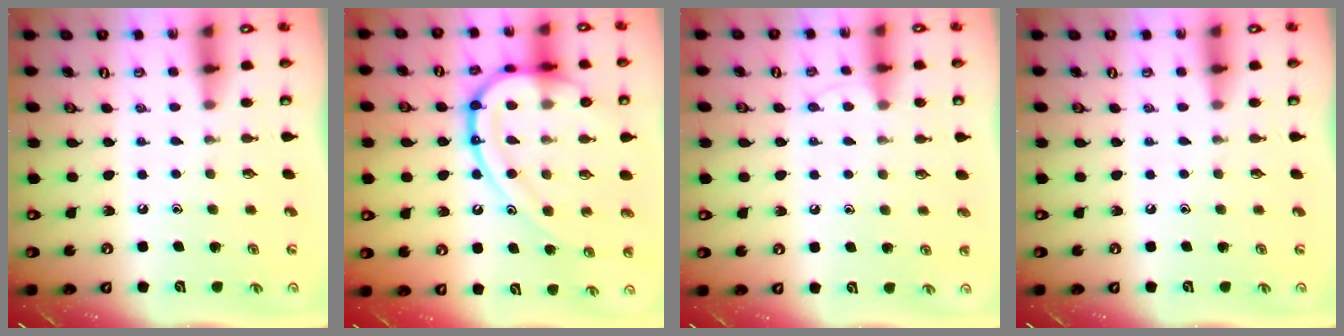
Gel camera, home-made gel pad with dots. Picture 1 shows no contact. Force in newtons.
{"total": 21.2, "press": 21.2, "slide": 1.4}
{"total": 5.8, "press": 5.7, "slide": 0.6}
{"total": 0.0}